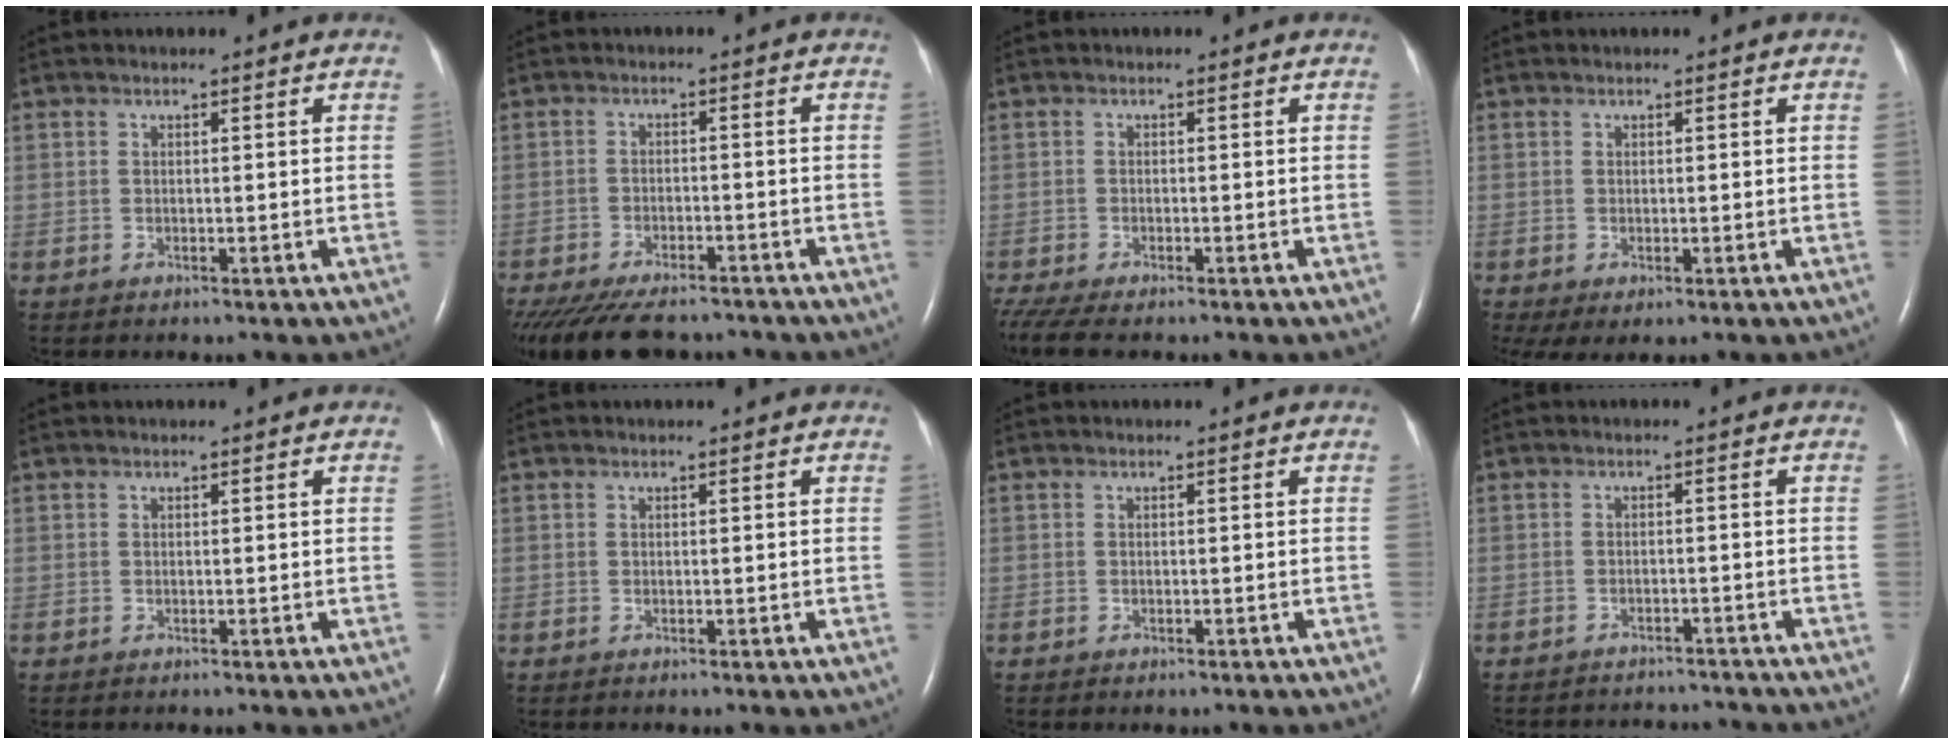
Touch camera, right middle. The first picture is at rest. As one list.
[{"total": 13.5, "force": [-11.4, 4.3, 5.9], "torque": [-0.132, -0.022, -0.164]}, {"total": 7.5, "force": [-5.8, 2.1, 4.2], "torque": [-0.089, -0.010, -0.097]}, {"total": 2.9, "force": [-1.3, 1.2, 2.2], "torque": [-0.039, -0.009, -0.014]}, {"total": 0.0}, {"total": 0.0}, {"total": 0.0}, {"total": 8.1, "force": [-7.8, 1.6, 0.9], "torque": [-0.017, 0.006, -0.095]}]